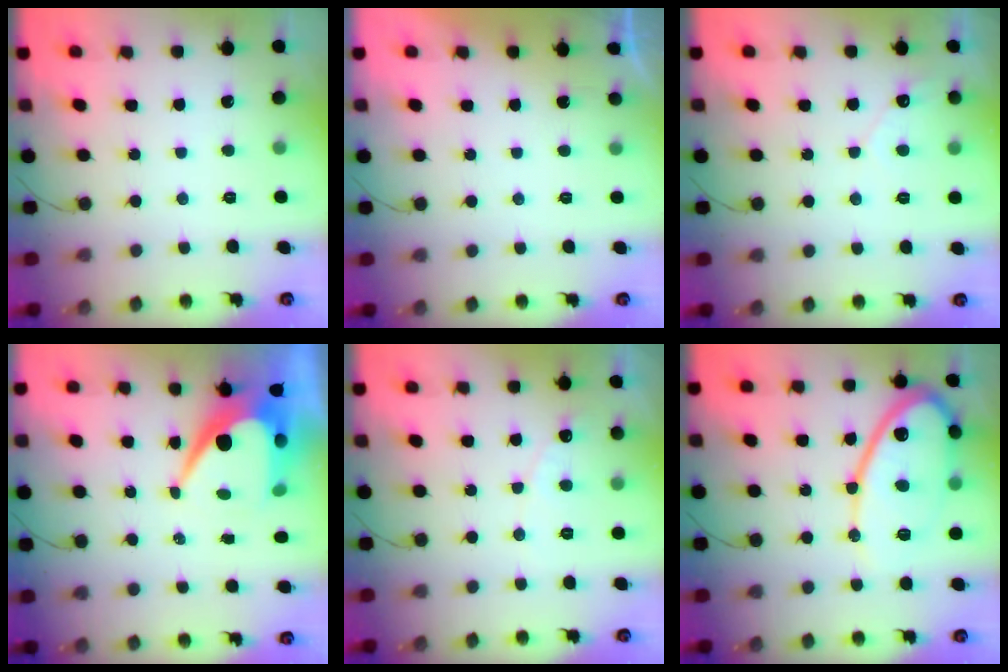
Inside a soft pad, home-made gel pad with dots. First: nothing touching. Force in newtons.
{"total": 1.0, "press": 0.9, "slide": 0.3}
{"total": 2.9, "press": 2.9, "slide": 0.1}
{"total": 12.2, "press": 12.2, "slide": 0.7}
{"total": 3.9, "press": 3.9, "slide": 0.3}
{"total": 15.4, "press": 15.4, "slide": 1.3}